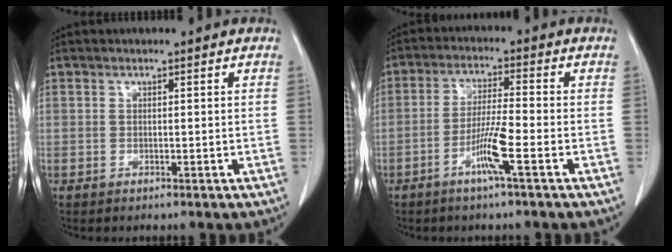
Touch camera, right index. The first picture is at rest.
{"total": 6.2, "force": [-2.9, -0.5, 5.5], "torque": [-0.110, -0.006, -0.059]}